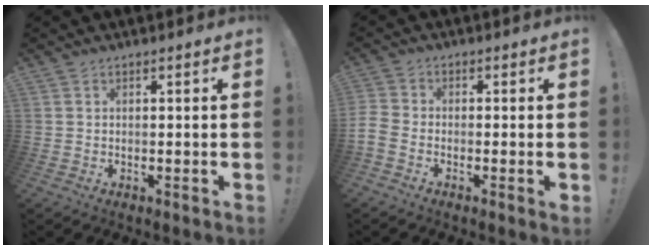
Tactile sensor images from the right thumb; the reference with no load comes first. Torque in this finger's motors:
{"motor_torque": [1.81, 1.78, 1.04, -1.03, 0.25]}